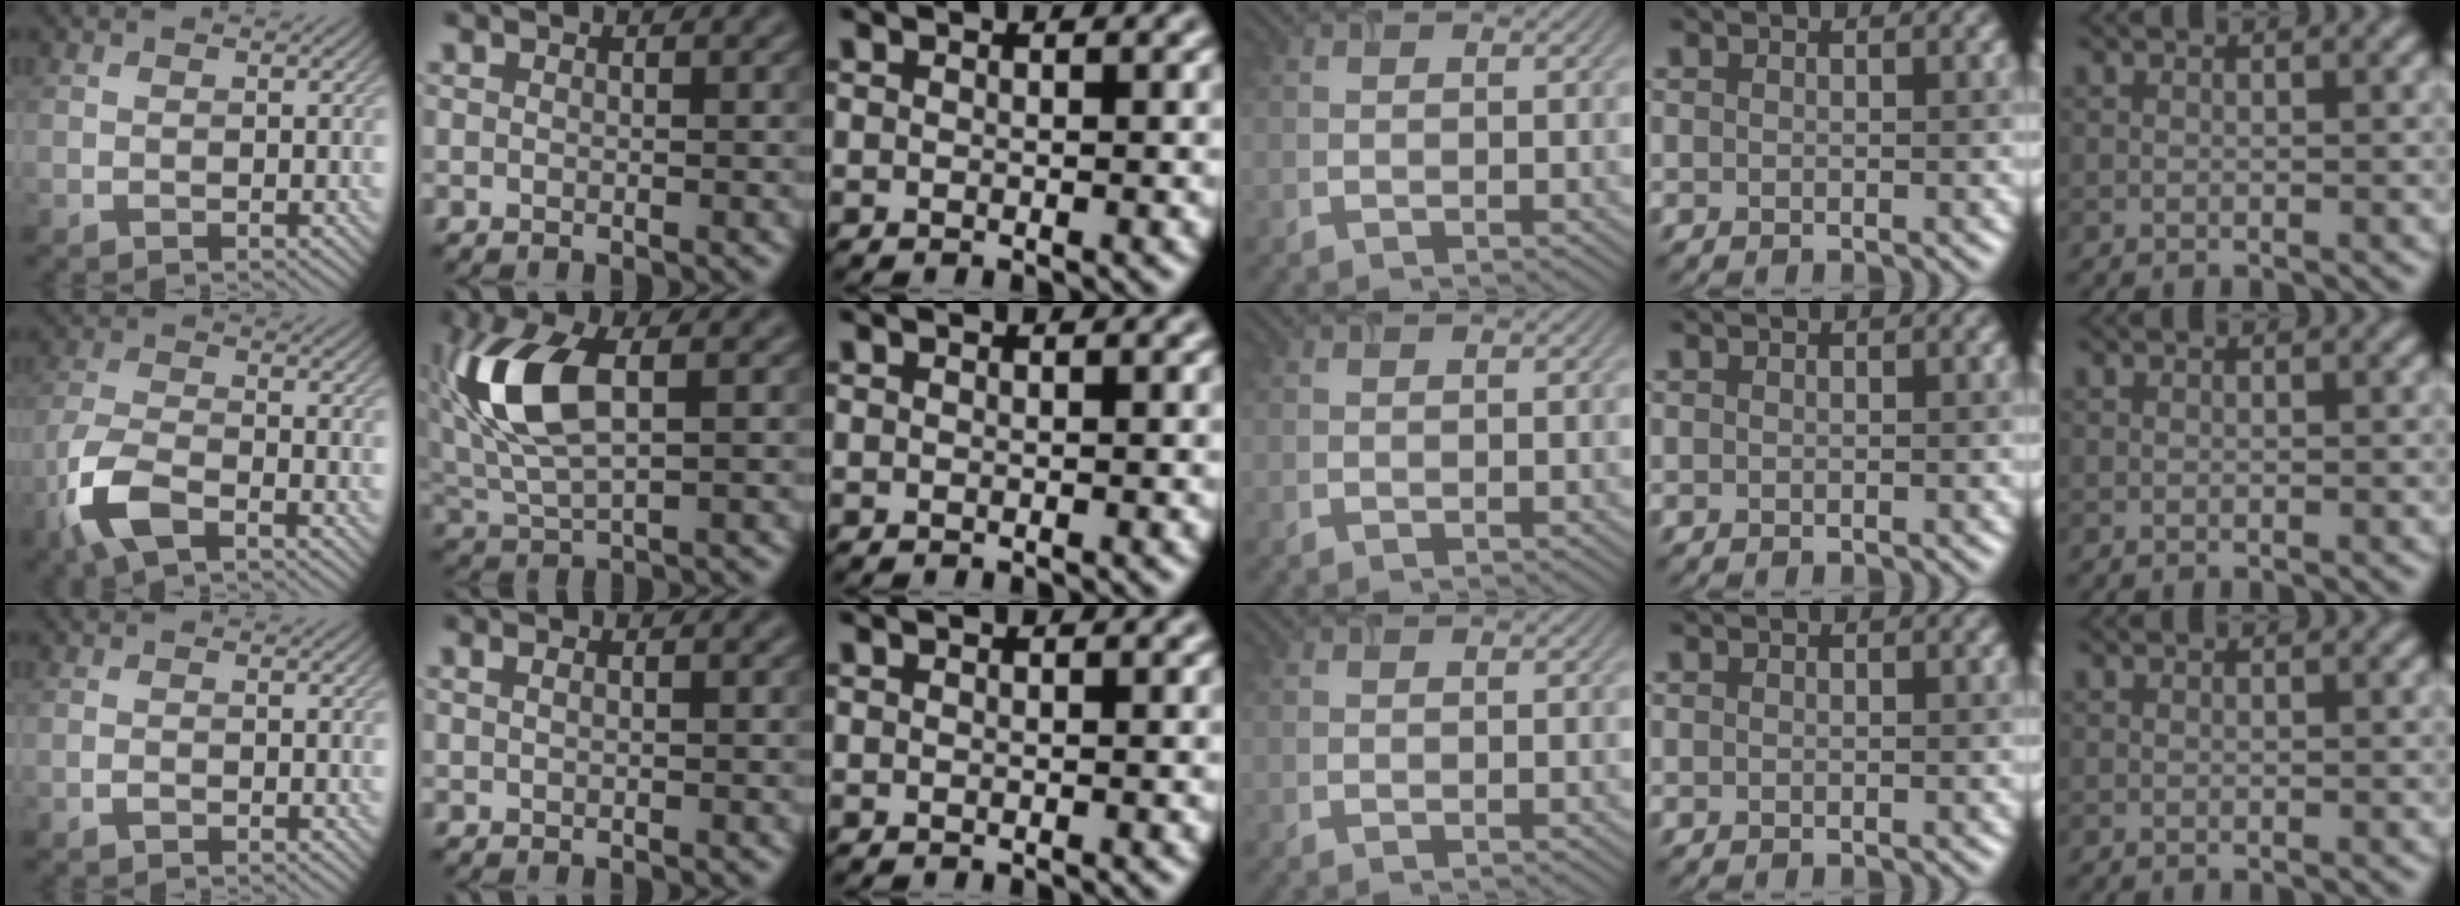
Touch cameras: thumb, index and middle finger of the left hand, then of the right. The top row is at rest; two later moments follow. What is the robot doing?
{"motion": "insert", "object": "airpods case & airpods"}